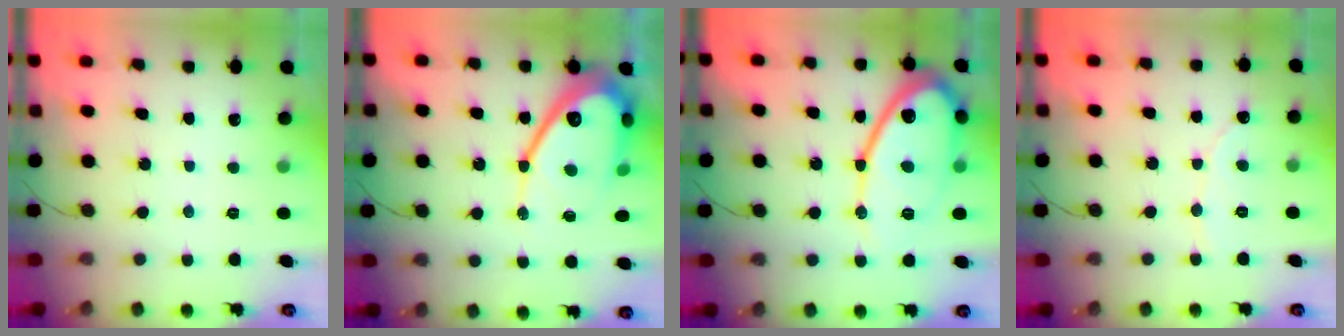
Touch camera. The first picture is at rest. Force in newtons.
{"total": 19.5, "press": 19.5, "slide": 1.7}
{"total": 17.0, "press": 16.9, "slide": 1.5}
{"total": 1.7, "press": 1.7, "slide": 0.1}